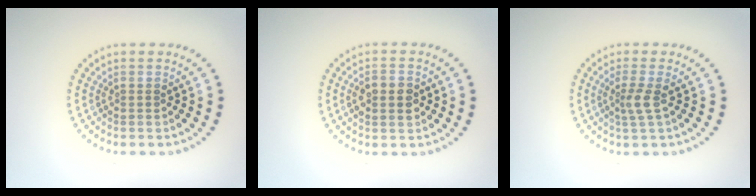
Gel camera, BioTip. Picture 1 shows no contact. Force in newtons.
{"total": 2.3, "press": 2.3, "slide": 0.0}
{"total": 1.9, "press": 1.4, "slide": 1.3}